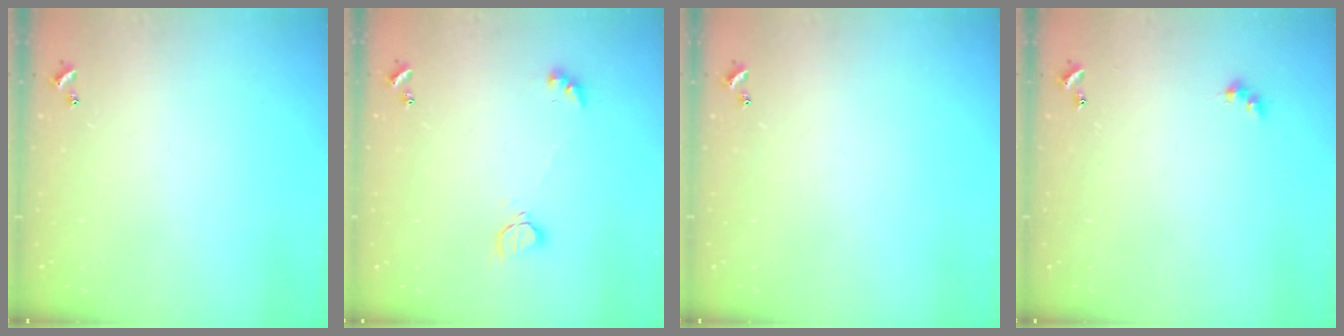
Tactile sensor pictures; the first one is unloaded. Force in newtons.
{"total": 2.2, "press": 2.2, "slide": 0.2}
{"total": 0.0}
{"total": 3.0, "press": 2.9, "slide": 0.5}